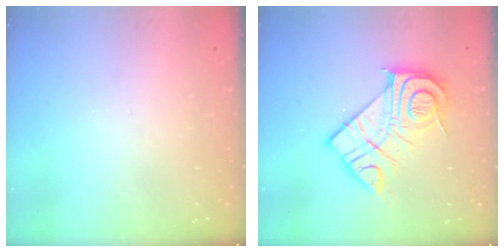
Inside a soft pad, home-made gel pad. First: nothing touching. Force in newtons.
{"total": 18.1, "press": 18.0, "slide": 1.5}